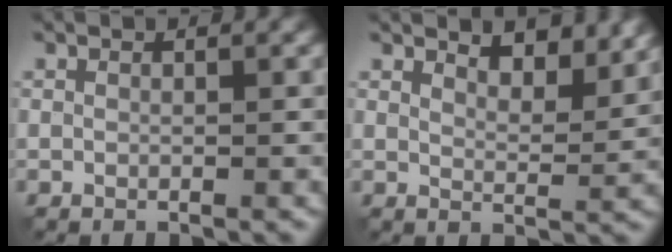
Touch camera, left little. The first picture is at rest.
{"total": 4.3, "force": [3.5, 1.2, 2.1], "torque": [-0.039, -0.005, 0.047]}